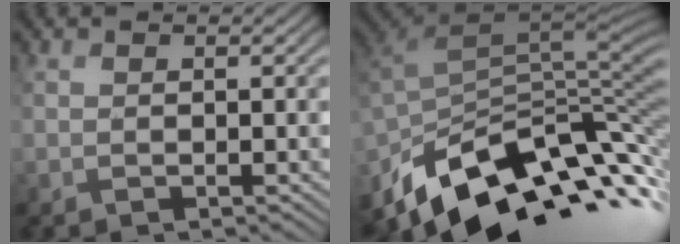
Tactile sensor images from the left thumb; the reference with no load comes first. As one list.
[{"total": 13.2, "force": [-8.5, 5.5, 8.4], "torque": [-0.200, -0.003, -0.150]}]